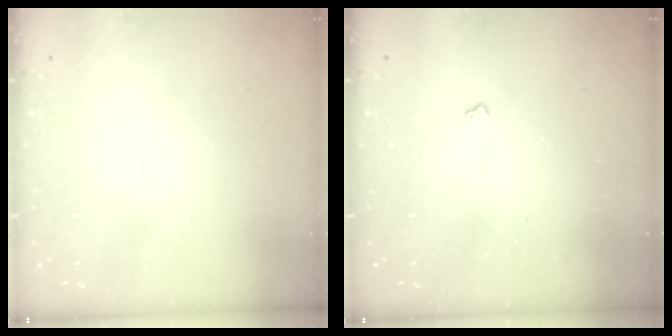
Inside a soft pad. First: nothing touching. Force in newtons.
{"total": 2.5, "press": 2.4, "slide": 0.5}